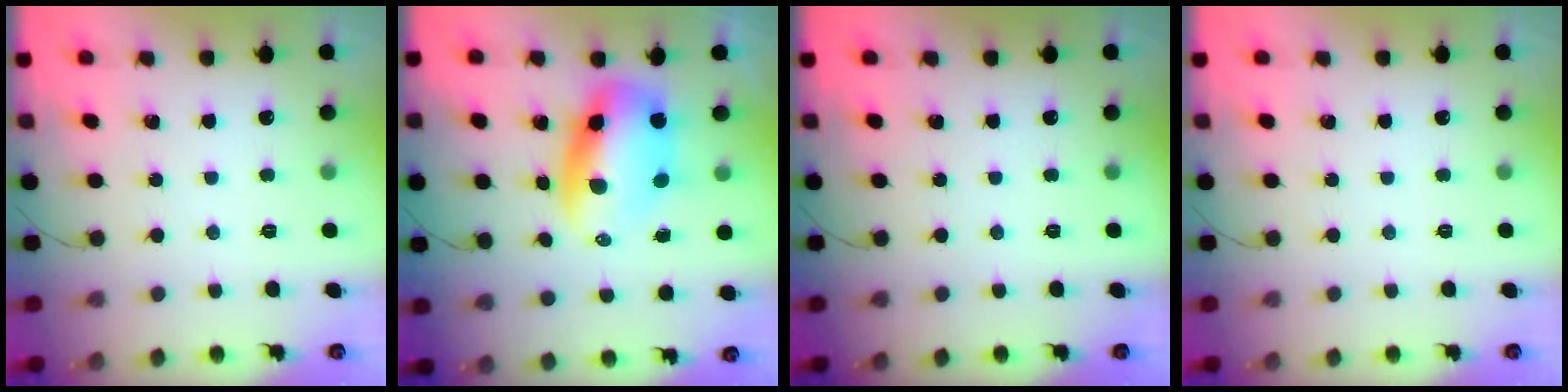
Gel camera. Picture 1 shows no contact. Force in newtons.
{"total": 9.8, "press": 9.5, "slide": 2.5}
{"total": 0.0}
{"total": 0.0}